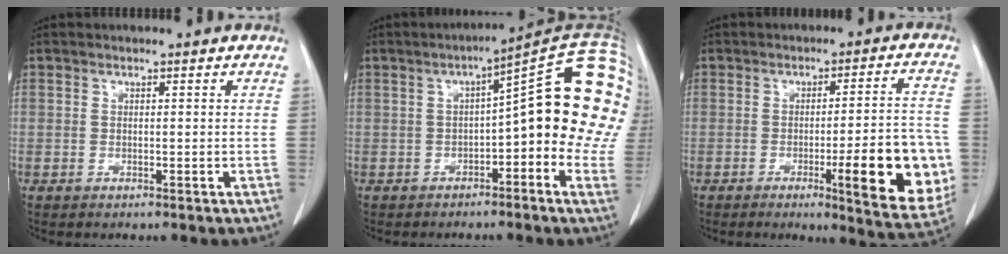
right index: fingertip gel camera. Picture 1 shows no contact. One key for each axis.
{"total": 18.4, "fx": 1.5, "fy": 3.5, "fz": 18.0, "tx": -0.209, "ty": 0.048, "tz": 0.016}
{"total": 14.5, "fx": -3.8, "fy": 1.8, "fz": 13.8, "tx": -0.161, "ty": -0.005, "tz": -0.045}